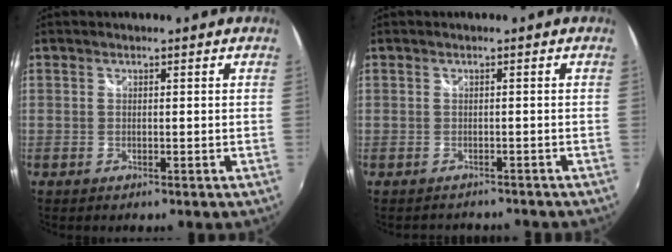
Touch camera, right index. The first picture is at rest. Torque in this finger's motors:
{"motor_torque": [-1.16, -0.87, -0.77, -0.18]}